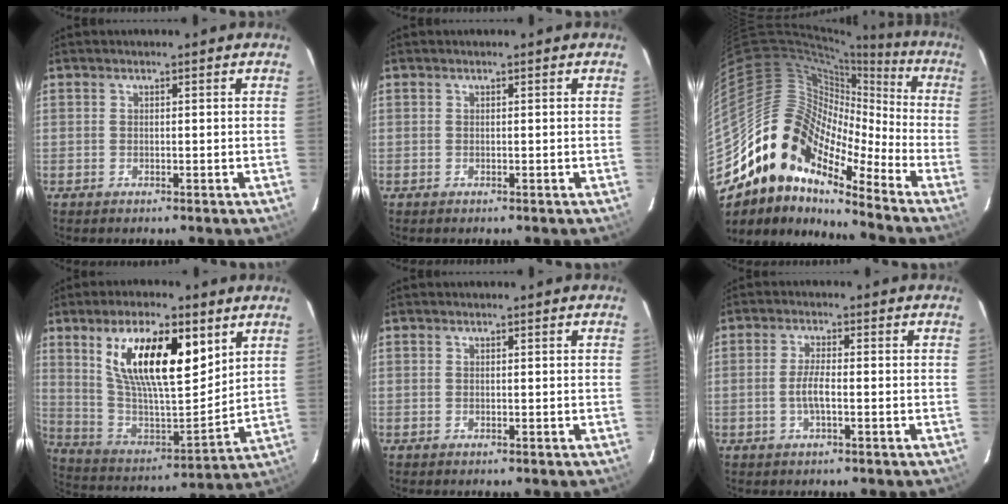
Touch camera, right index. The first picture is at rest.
{"total": 0.0}
{"total": 16.5, "force": [-11.5, 8.9, 7.9], "torque": [-0.136, 0.017, -0.233]}
{"total": 20.4, "force": [9.4, 7.4, 16.5], "torque": [-0.292, 0.005, 0.176]}
{"total": 0.0}
{"total": 3.5, "force": [-1.0, 0.7, 3.3], "torque": [-0.065, -0.002, -0.018]}